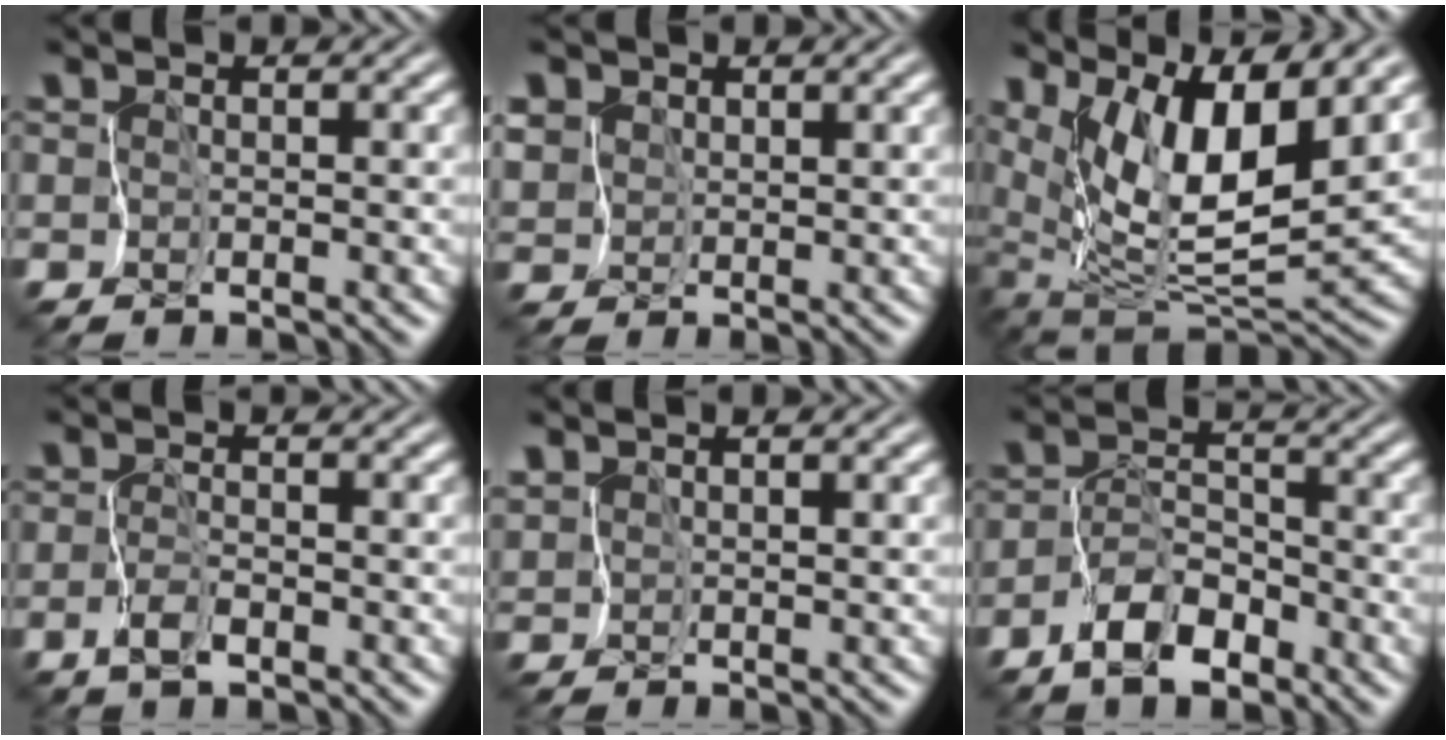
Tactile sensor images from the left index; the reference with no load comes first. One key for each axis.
{"total": 5.3, "fx": 3.1, "fy": 3.7, "fz": 2.1, "tx": -0.059, "ty": 0.025, "tz": 0.047}
{"total": 10.2, "fx": 5.5, "fy": 2.6, "fz": 8.2, "tx": -0.153, "ty": -0.003, "tz": 0.107}
{"total": 1.2, "fx": -0.5, "fy": 0.4, "fz": 1.0, "tx": -0.023, "ty": 0.005, "tz": -0.010}
{"total": 1.4, "fx": 1.4, "fy": 0.1, "fz": 0.2, "tx": -0.009, "ty": 0.006, "tz": 0.033}
{"total": 3.9, "fx": -2.6, "fy": 1.8, "fz": 2.3, "tx": -0.041, "ty": 0.008, "tz": -0.051}